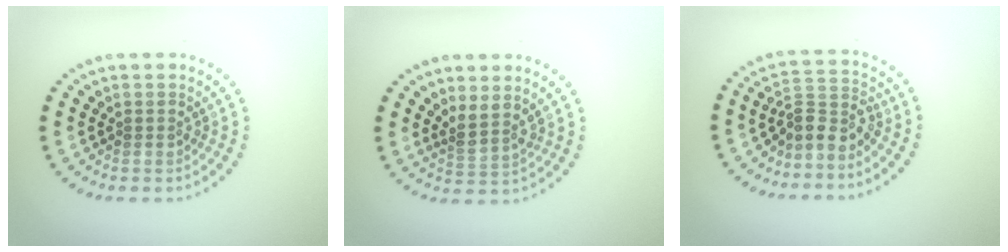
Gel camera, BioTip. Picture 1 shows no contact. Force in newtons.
{"total": 2.1, "press": 1.5, "slide": 1.5}
{"total": 2.9, "press": 2.2, "slide": 1.9}